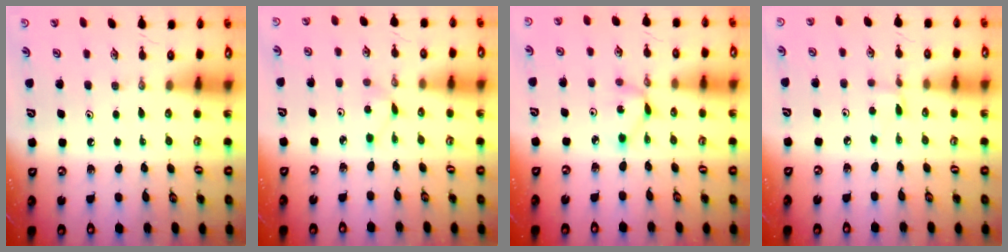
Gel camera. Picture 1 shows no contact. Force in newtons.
{"total": 1.8, "press": 1.7, "slide": 0.2}
{"total": 2.8, "press": 2.8, "slide": 0.1}
{"total": 1.6, "press": 1.5, "slide": 0.2}